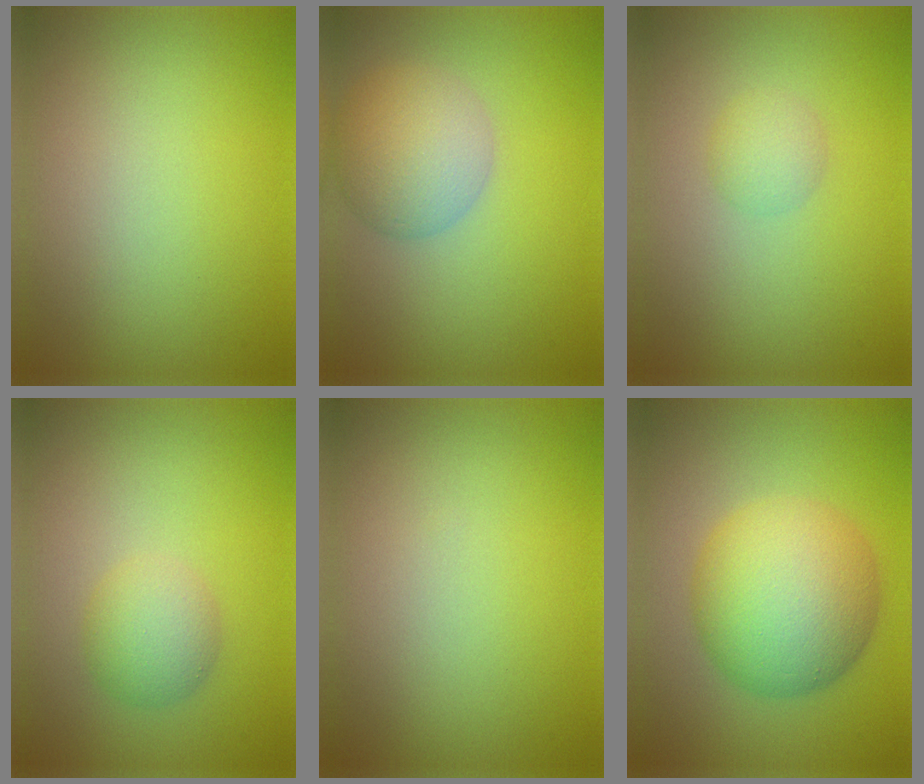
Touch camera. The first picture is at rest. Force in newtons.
{"total": 5.3, "press": 5.3, "slide": 0.3}
{"total": 1.5, "press": 1.5, "slide": 0.0}
{"total": 3.0, "press": 3.0, "slide": 0.1}
{"total": 0.0}
{"total": 9.4, "press": 9.4, "slide": 0.1}